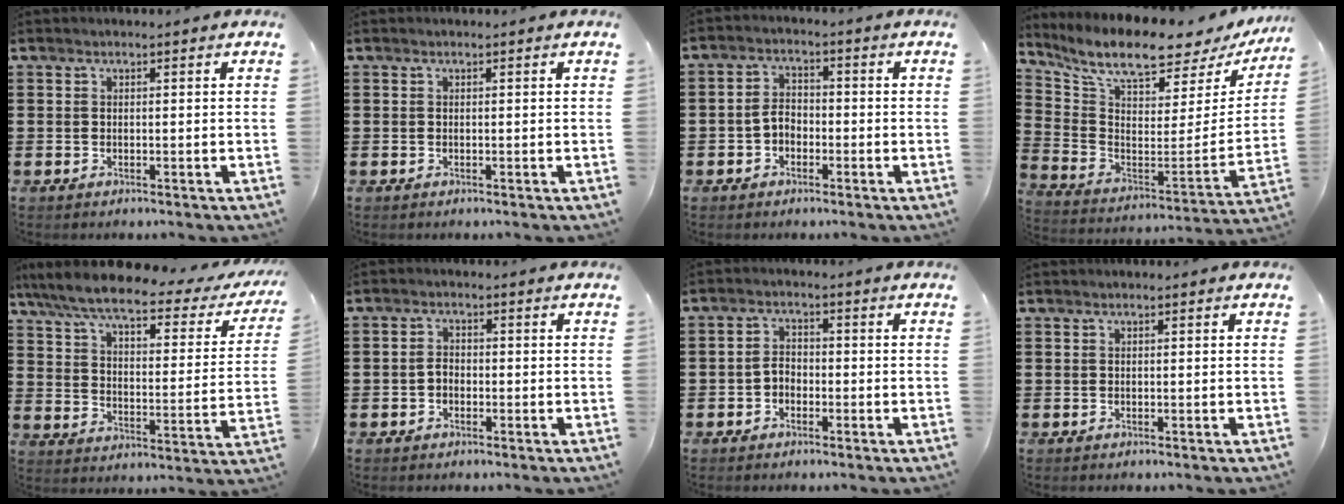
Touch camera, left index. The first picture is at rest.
{"total": 0.0}
{"total": 3.3, "force": [-1.3, 2.2, 2.0], "torque": [-0.048, 0.005, -0.029]}
{"total": 8.7, "force": [7.5, 1.1, 4.3], "torque": [-0.112, -0.065, 0.124]}
{"total": 7.5, "force": [5.9, 0.8, 4.6], "torque": [-0.113, -0.034, 0.099]}
{"total": 2.0, "force": [-0.6, 1.5, 1.2], "torque": [-0.028, 0.004, -0.013]}
{"total": 2.3, "force": [-1.2, 1.7, 1.1], "torque": [-0.025, 0.007, -0.027]}
{"total": 0.0}